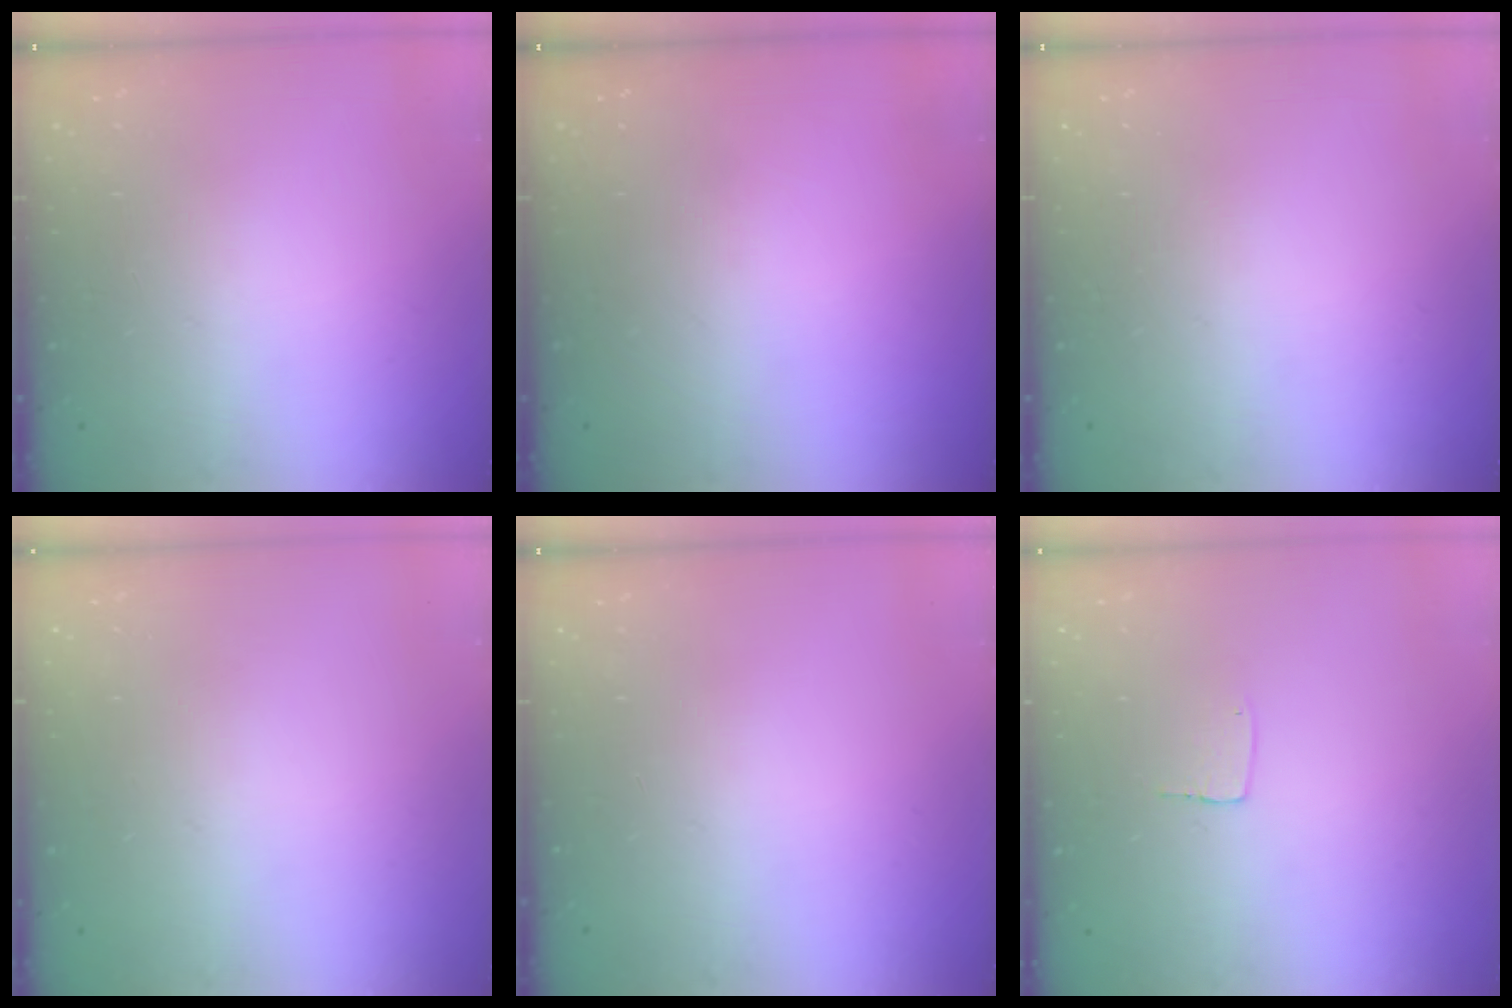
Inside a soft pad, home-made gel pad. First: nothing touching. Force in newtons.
{"total": 0.0}
{"total": 0.0}
{"total": 0.0}
{"total": 0.0}
{"total": 3.8, "press": 3.8, "slide": 0.1}